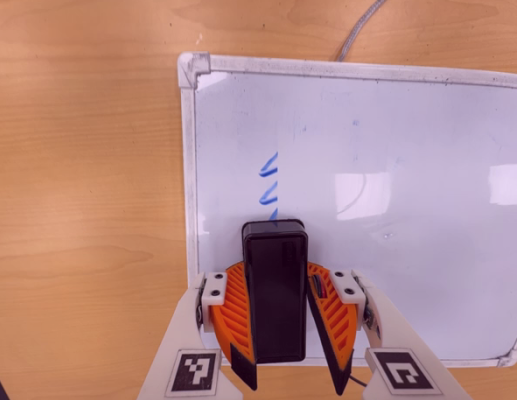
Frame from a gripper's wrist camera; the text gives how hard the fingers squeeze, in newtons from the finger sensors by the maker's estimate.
{"total": 8.2, "left": 8.6, "right": 7.9}